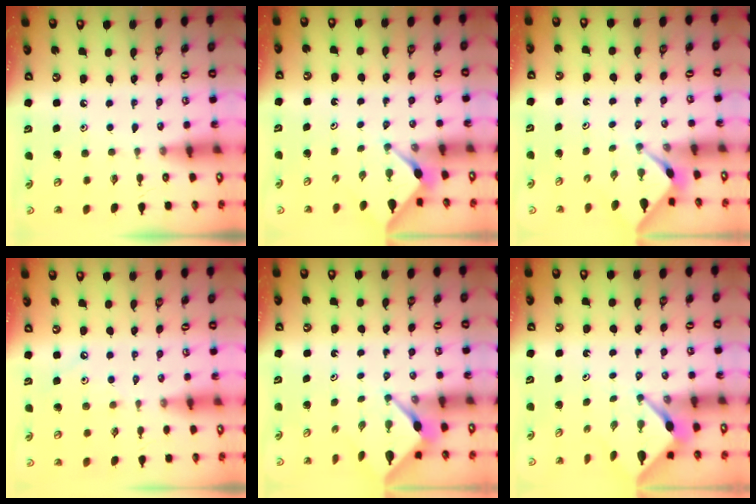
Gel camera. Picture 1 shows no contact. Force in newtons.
{"total": 3.1, "press": 3.1, "slide": 0.4}
{"total": 2.3, "press": 2.3, "slide": 0.1}
{"total": 2.7, "press": 2.6, "slide": 0.5}
{"total": 3.1, "press": 3.1, "slide": 0.2}
{"total": 3.3, "press": 3.3, "slide": 0.1}